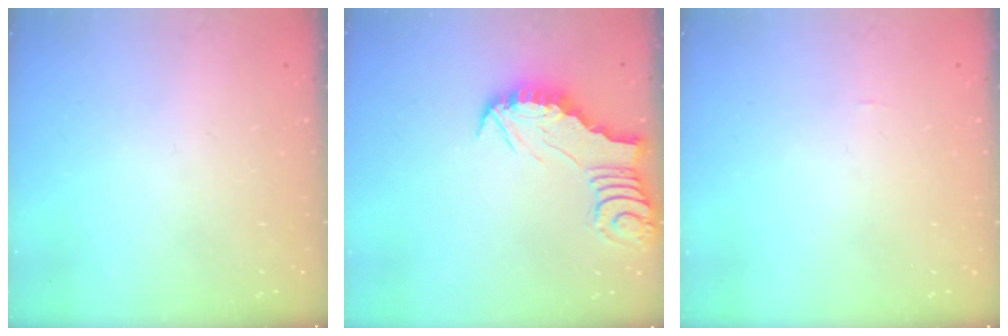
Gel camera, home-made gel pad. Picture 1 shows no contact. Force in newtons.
{"total": 2.4, "press": 2.4, "slide": 0.2}
{"total": 0.0}